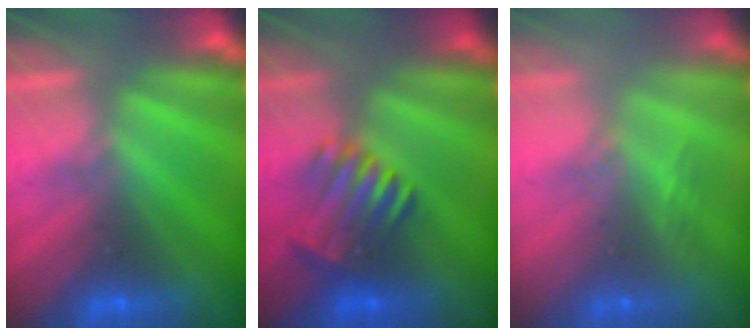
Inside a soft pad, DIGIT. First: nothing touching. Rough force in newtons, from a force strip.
{"total": 3.9}
{"total": 2.9}